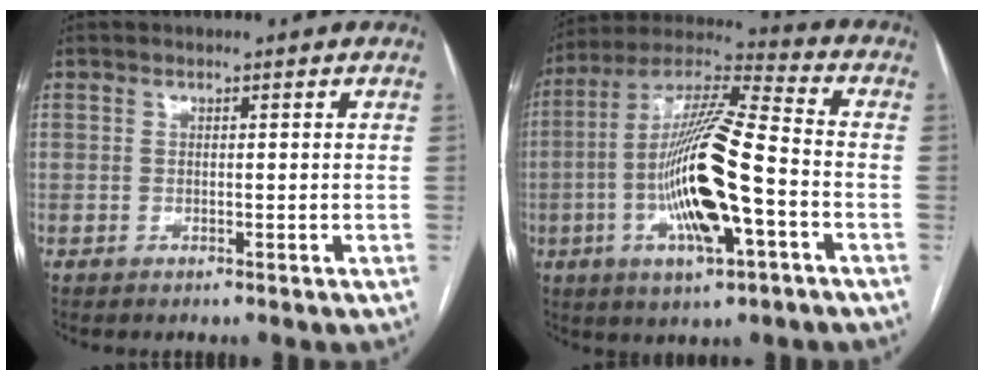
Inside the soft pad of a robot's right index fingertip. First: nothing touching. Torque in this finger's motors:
{"motor_torque": [2.14, 0.00, 1.05, 0.21]}